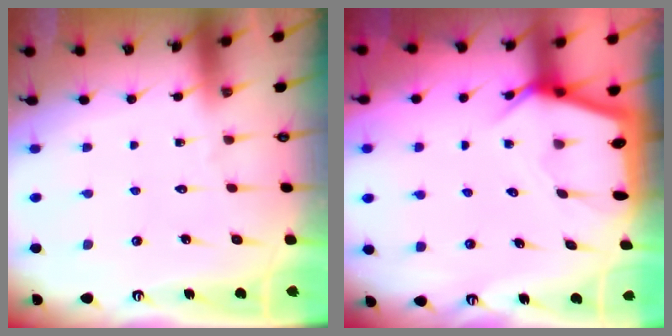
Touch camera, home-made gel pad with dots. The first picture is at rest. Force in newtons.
{"total": 4.1, "press": 4.1, "slide": 0.3}